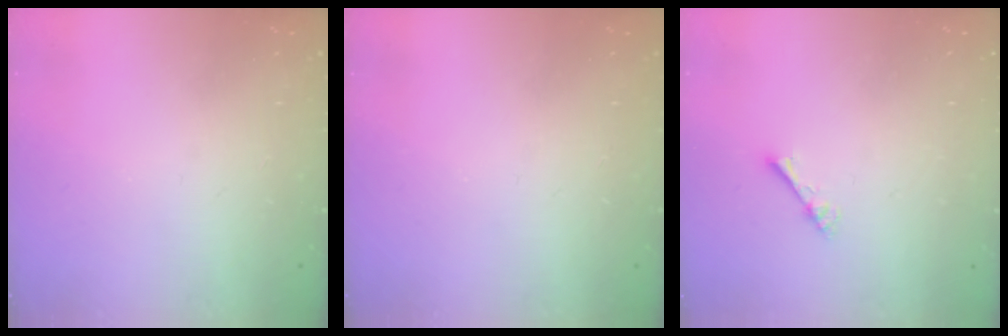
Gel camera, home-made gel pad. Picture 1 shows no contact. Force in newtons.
{"total": 0.0}
{"total": 2.4, "press": 2.4, "slide": 0.2}